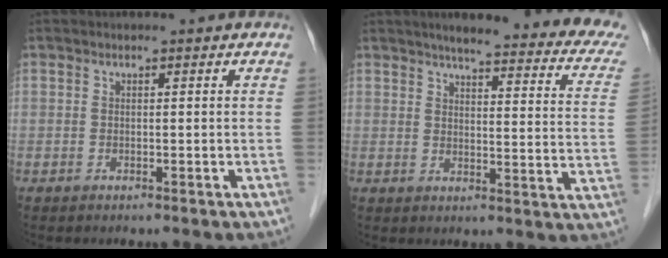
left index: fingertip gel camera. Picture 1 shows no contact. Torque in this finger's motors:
{"motor_torque": [0.05, -0.31, 0.52, 0.09]}